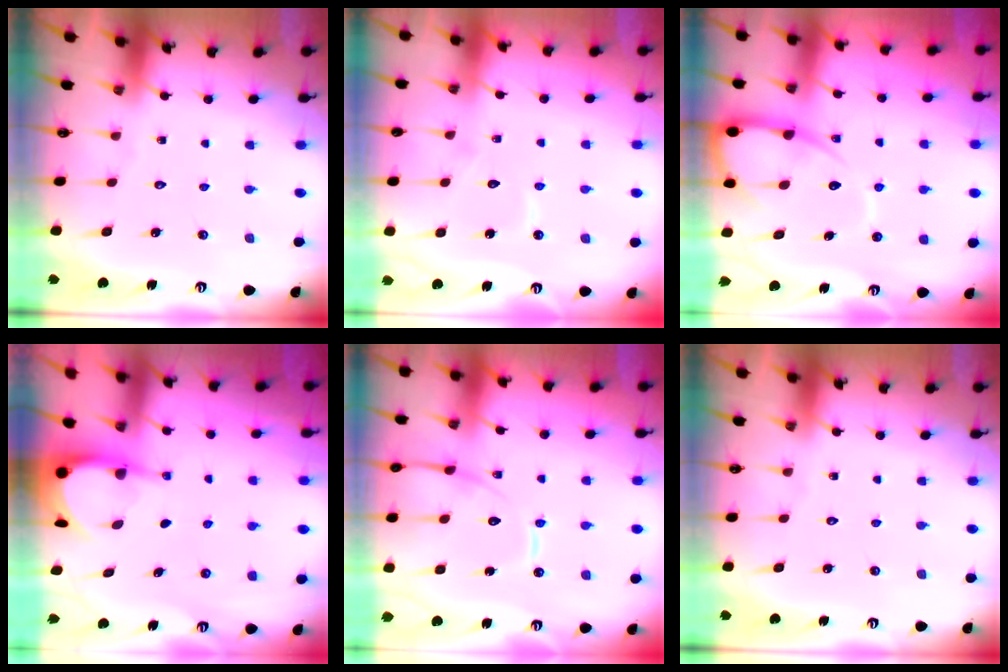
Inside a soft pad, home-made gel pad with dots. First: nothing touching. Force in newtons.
{"total": 6.0, "press": 6.0, "slide": 0.5}
{"total": 11.4, "press": 11.3, "slide": 1.3}
{"total": 4.3, "press": 4.3, "slide": 0.7}
{"total": 15.5, "press": 15.4, "slide": 1.4}
{"total": 0.0}